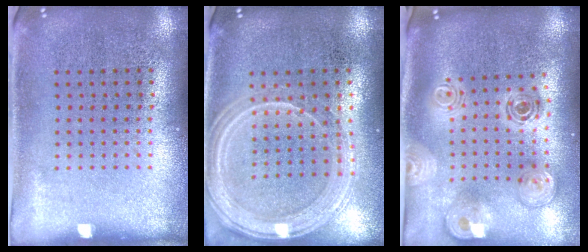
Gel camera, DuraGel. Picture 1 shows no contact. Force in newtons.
{"total": 1.4, "press": 1.4, "slide": 0.2}
{"total": 1.9, "press": 1.6, "slide": 1.0}